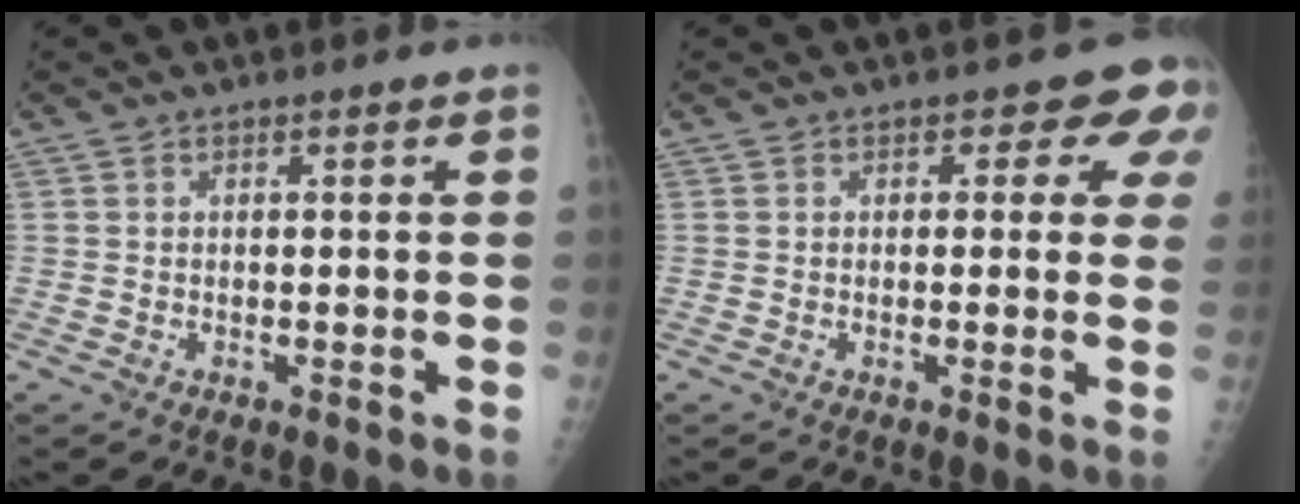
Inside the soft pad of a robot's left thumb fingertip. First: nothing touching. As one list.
[{"total": 5.9, "force": [2.8, 3.5, 3.8], "torque": [0.002, -0.005, 0.016]}]